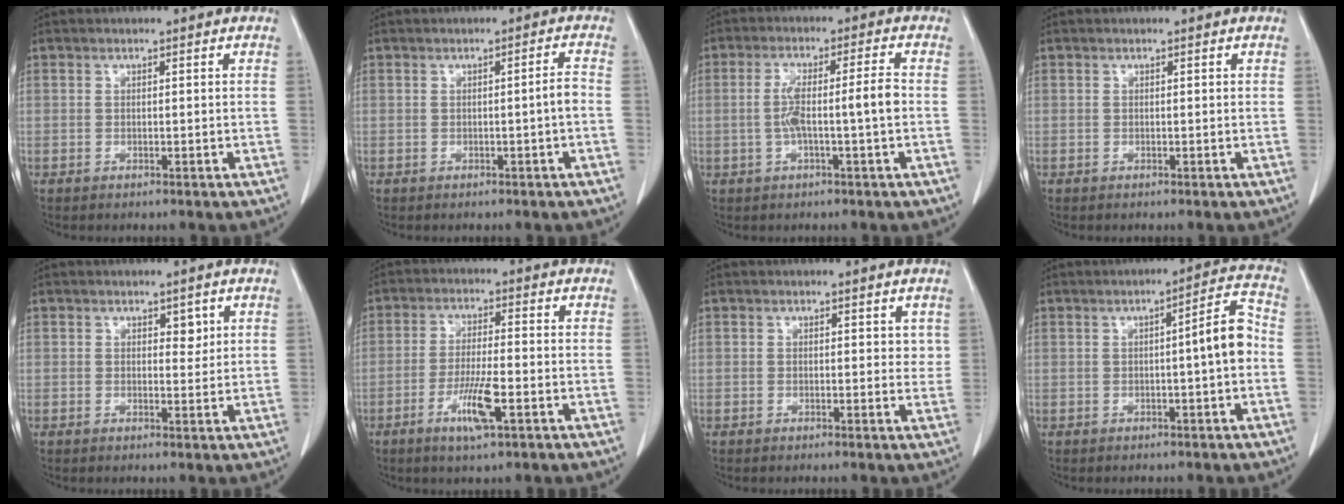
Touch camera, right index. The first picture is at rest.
{"total": 1.9, "force": [-0.6, -0.3, 1.7], "torque": [-0.023, 0.001, -0.009]}
{"total": 6.5, "force": [-0.8, 0.1, 6.4], "torque": [-0.123, 0.018, -0.011]}
{"total": 0.0}
{"total": 1.8, "force": [0.9, 1.0, 1.1], "torque": [-0.010, -0.004, 0.013]}
{"total": 6.8, "force": [-3.0, 0.6, 6.1], "torque": [-0.117, -0.010, -0.053]}
{"total": 1.8, "force": [0.8, 1.3, 0.9], "torque": [0.000, -0.001, 0.009]}
{"total": 5.9, "force": [-0.6, 0.2, 5.9], "torque": [-0.079, 0.014, -0.011]}